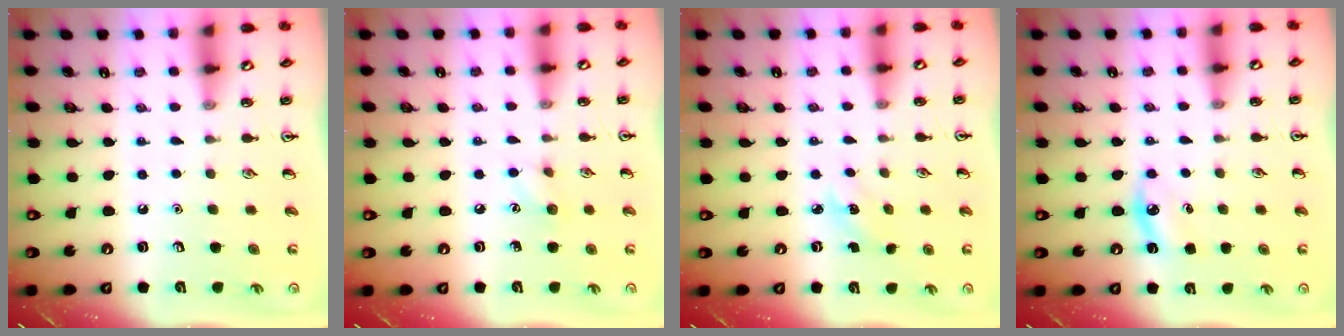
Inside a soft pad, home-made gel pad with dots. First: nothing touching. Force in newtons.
{"total": 5.8, "press": 5.6, "slide": 1.5}
{"total": 2.5, "press": 2.4, "slide": 0.9}
{"total": 4.9, "press": 4.7, "slide": 1.6}